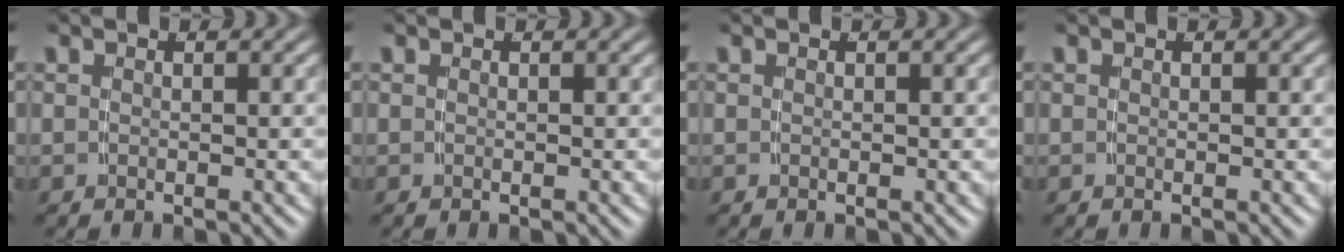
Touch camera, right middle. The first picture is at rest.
{"total": 0.0}
{"total": 0.0}
{"total": 0.0}